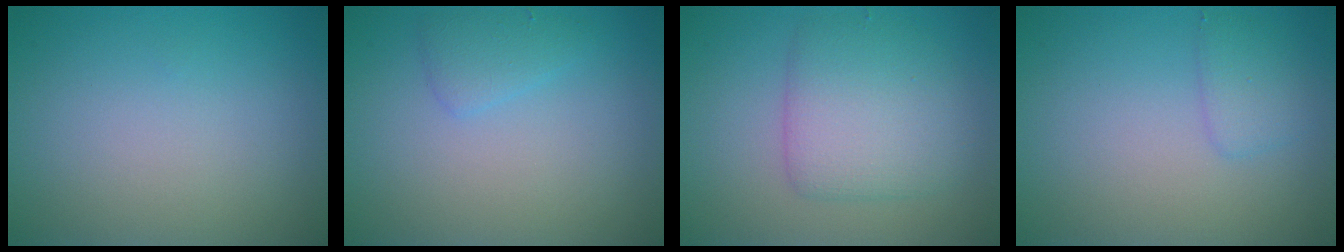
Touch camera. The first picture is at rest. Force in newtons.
{"total": 1.6, "press": 1.6, "slide": 0.1}
{"total": 4.6, "press": 4.6, "slide": 0.1}
{"total": 1.7, "press": 1.7, "slide": 0.2}